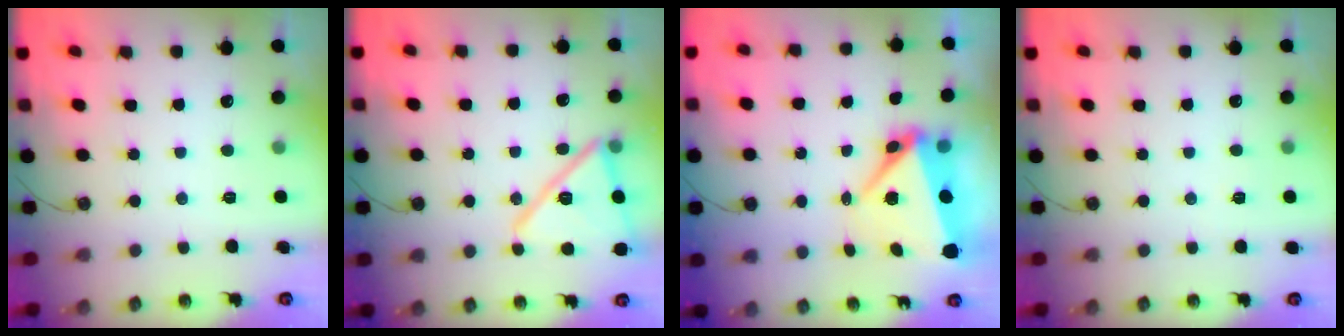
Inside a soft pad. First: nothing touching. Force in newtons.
{"total": 16.7, "press": 16.7, "slide": 0.7}
{"total": 7.6, "press": 7.4, "slide": 1.7}
{"total": 2.6, "press": 1.3, "slide": 2.2}